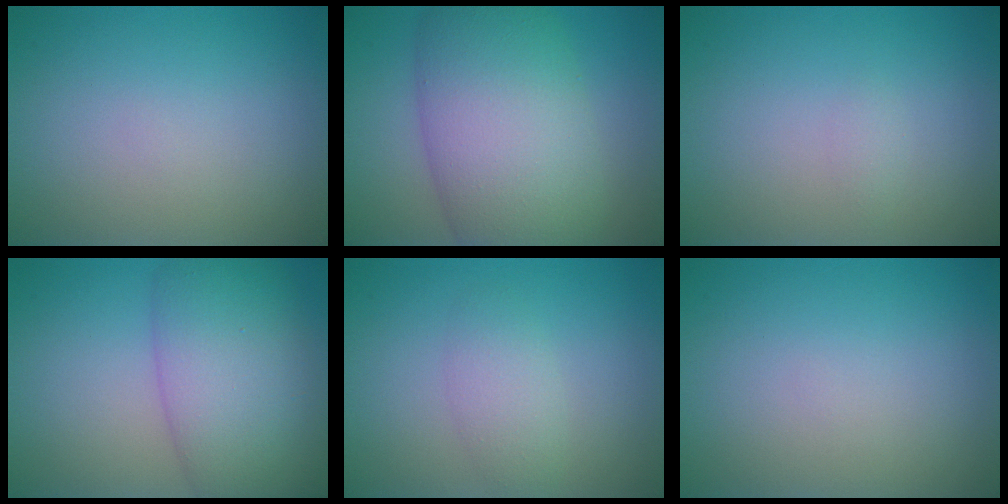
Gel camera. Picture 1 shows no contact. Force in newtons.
{"total": 11.5, "press": 11.5, "slide": 0.6}
{"total": 0.6, "press": 0.6, "slide": 0.1}
{"total": 9.1, "press": 9.1, "slide": 0.2}
{"total": 1.5, "press": 1.5, "slide": 0.0}
{"total": 0.0}